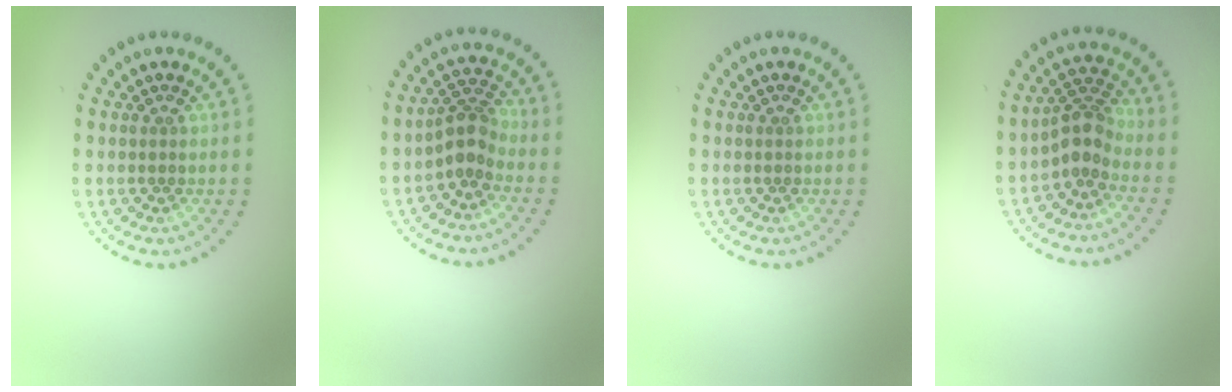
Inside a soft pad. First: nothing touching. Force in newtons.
{"total": 2.5, "press": 1.9, "slide": 1.6}
{"total": 0.0}
{"total": 2.8, "press": 2.2, "slide": 1.8}